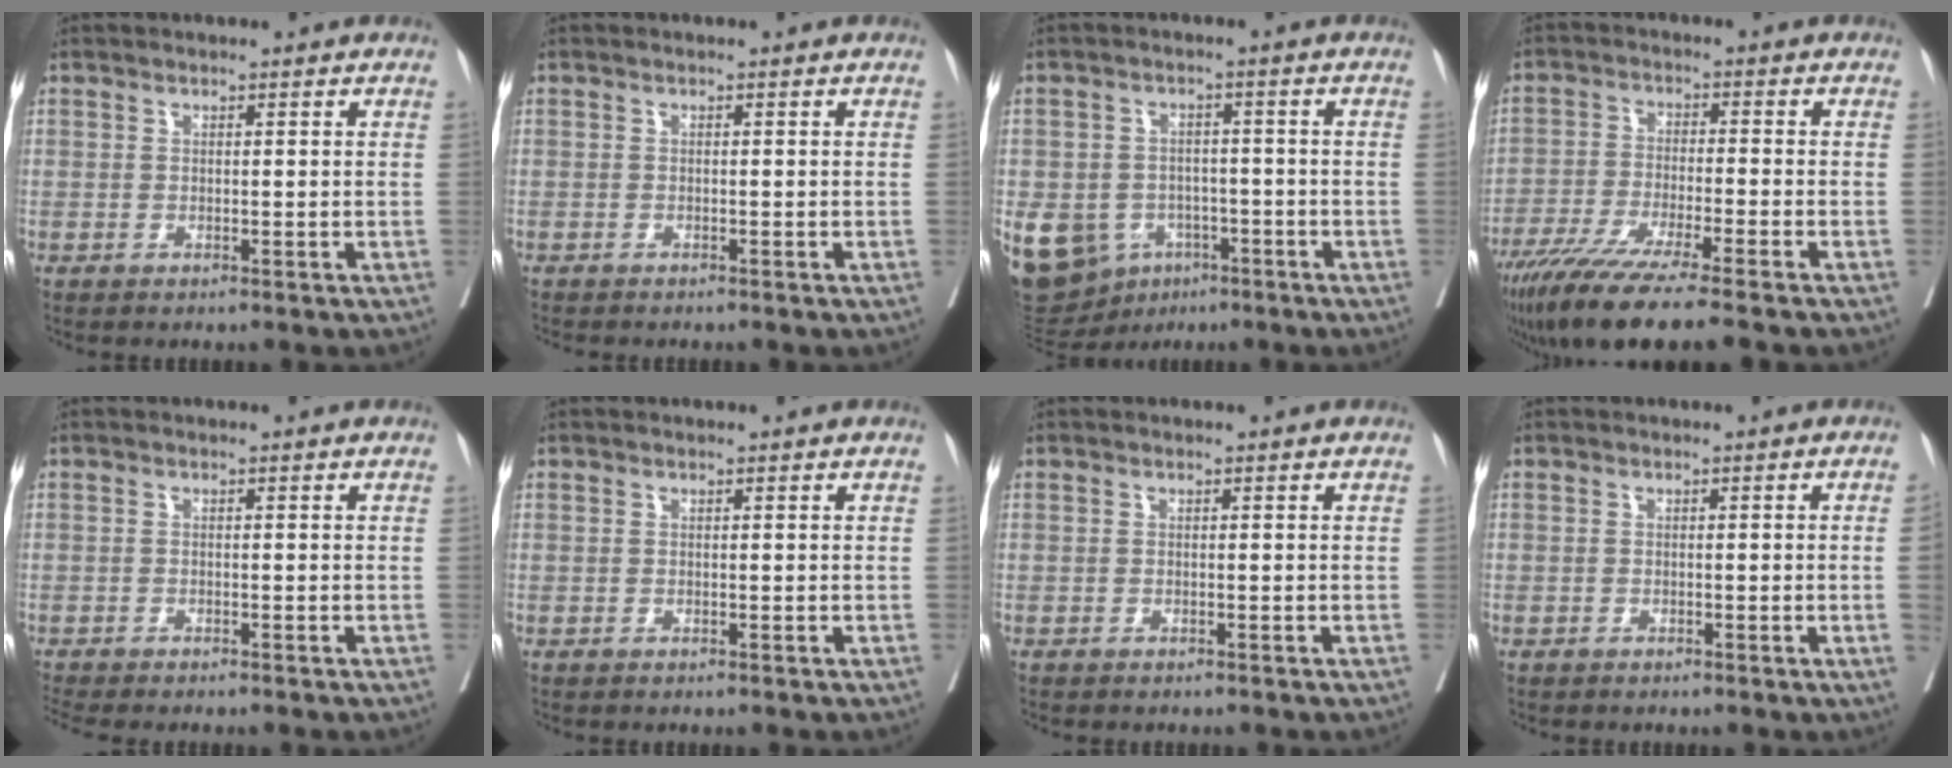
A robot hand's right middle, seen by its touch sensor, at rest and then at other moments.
{"total": 2.7, "force": [-2.4, 0.4, 1.1], "torque": [-0.020, -0.005, -0.029]}
{"total": 17.0, "force": [-7.3, 13.3, 7.6], "torque": [-0.199, 0.003, -0.099]}
{"total": 13.0, "force": [-10.1, -0.5, 8.1], "torque": [-0.137, -0.042, -0.166]}
{"total": 4.4, "force": [-4.0, 0.0, 1.8], "torque": [-0.025, -0.009, -0.065]}
{"total": 0.0}
{"total": 0.6, "force": [-0.6, 0.1, 0.2], "torque": [-0.002, -0.003, -0.009]}
{"total": 1.5, "force": [-0.4, -0.6, 1.4], "torque": [-0.018, -0.002, -0.006]}